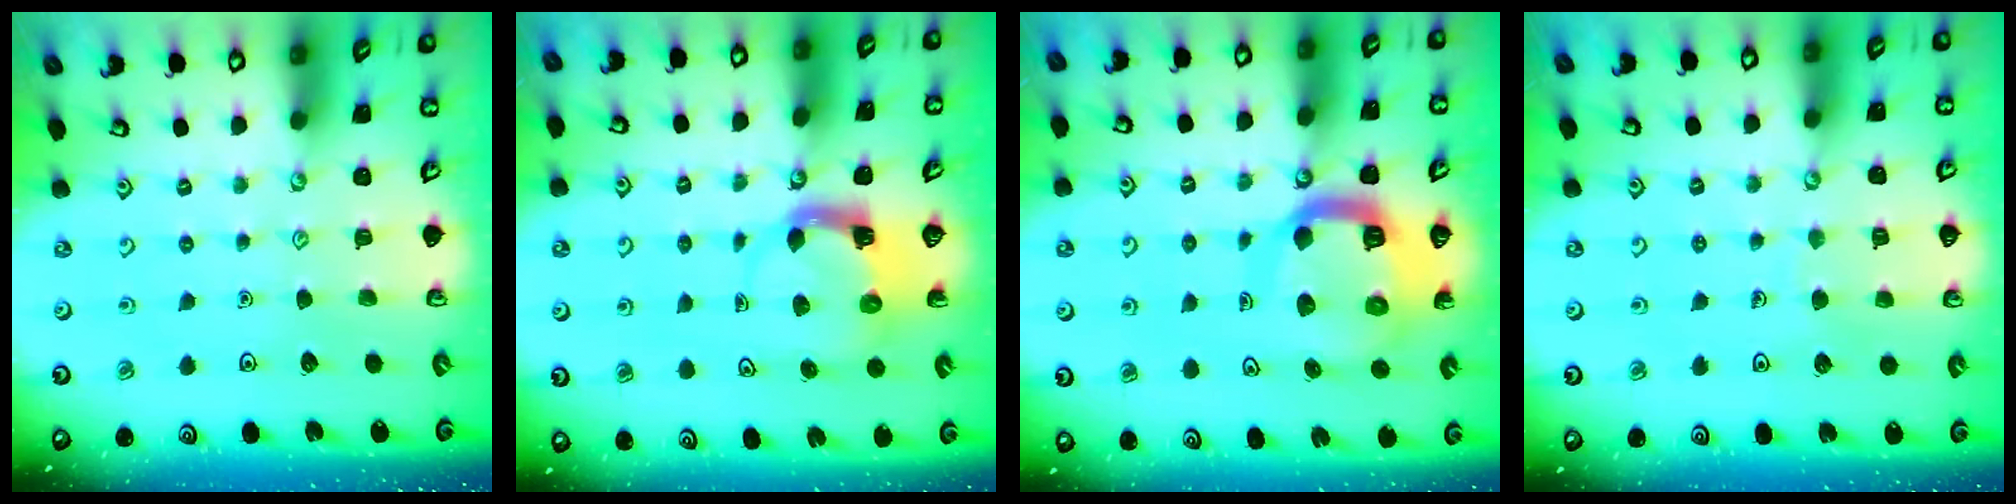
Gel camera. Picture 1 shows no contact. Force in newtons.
{"total": 3.8, "press": 3.8, "slide": 0.6}
{"total": 14.4, "press": 14.3, "slide": 1.7}
{"total": 4.3, "press": 4.3, "slide": 0.4}